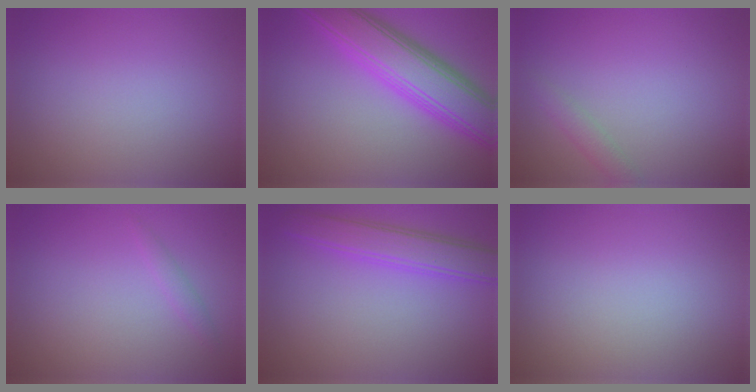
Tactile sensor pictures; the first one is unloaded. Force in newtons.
{"total": 7.5, "press": 7.5, "slide": 0.2}
{"total": 1.3, "press": 1.3, "slide": 0.1}
{"total": 0.8, "press": 0.8, "slide": 0.0}
{"total": 4.7, "press": 4.7, "slide": 0.1}
{"total": 0.0}